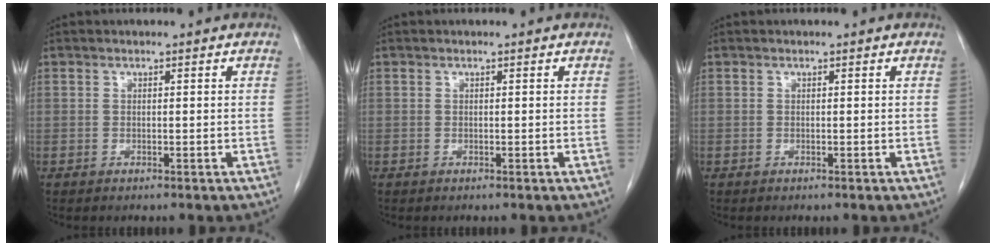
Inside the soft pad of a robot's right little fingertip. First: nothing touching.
{"total": 0.0}
{"total": 0.0}